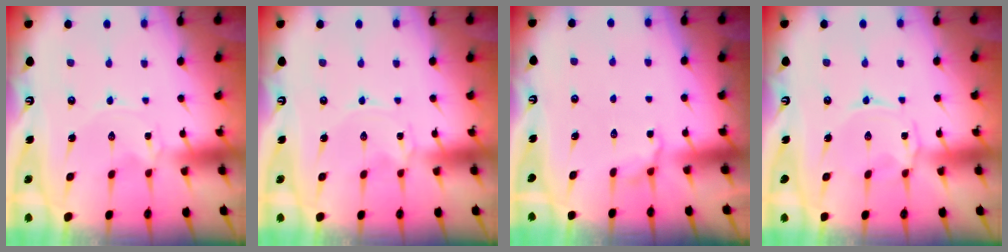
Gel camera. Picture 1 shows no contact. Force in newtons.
{"total": 0.0}
{"total": 3.8, "press": 3.2, "slide": 2.0}
{"total": 1.1, "press": 1.0, "slide": 0.4}